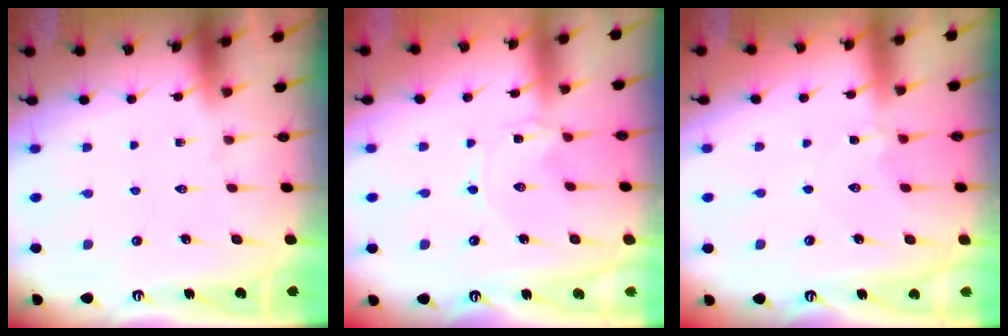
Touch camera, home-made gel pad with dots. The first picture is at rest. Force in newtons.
{"total": 0.0}
{"total": 2.7, "press": 2.7, "slide": 0.5}